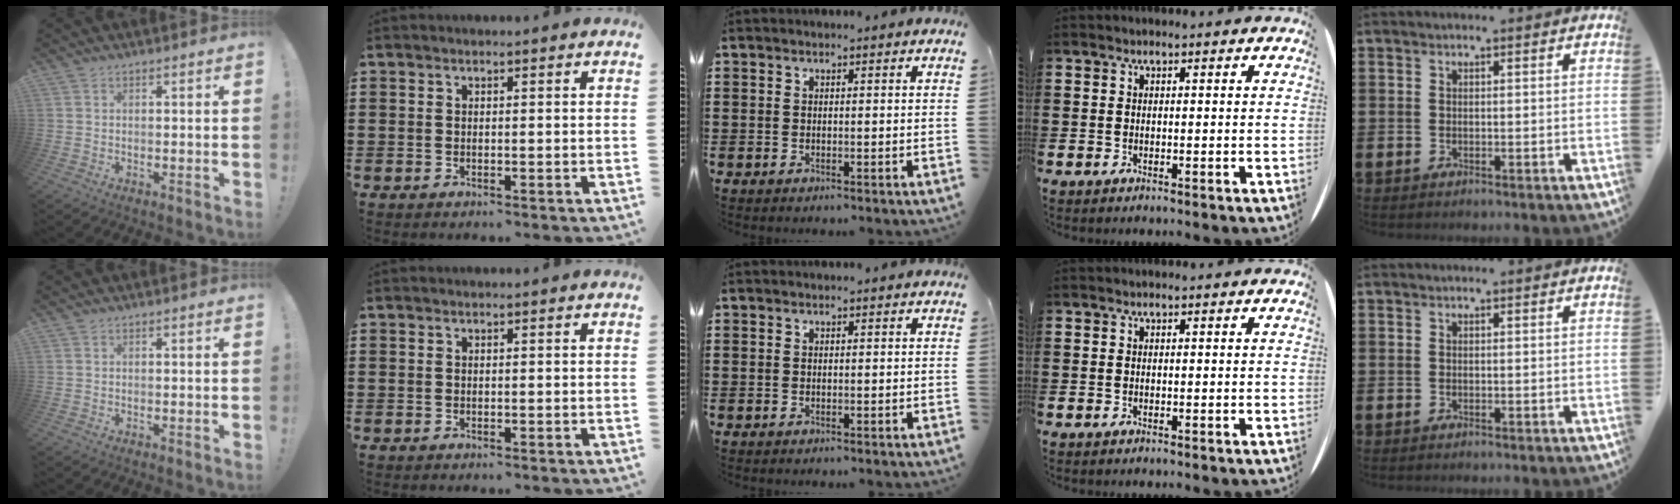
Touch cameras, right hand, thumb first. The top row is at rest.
{}